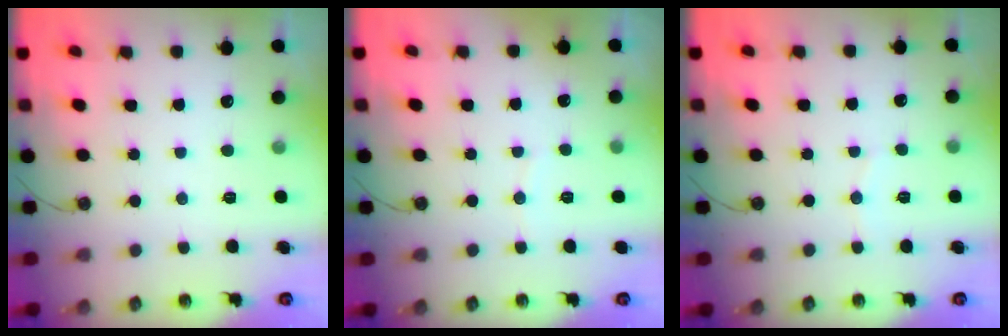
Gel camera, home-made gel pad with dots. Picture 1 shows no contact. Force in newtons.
{"total": 2.5, "press": 2.5, "slide": 0.4}
{"total": 3.1, "press": 3.1, "slide": 0.2}